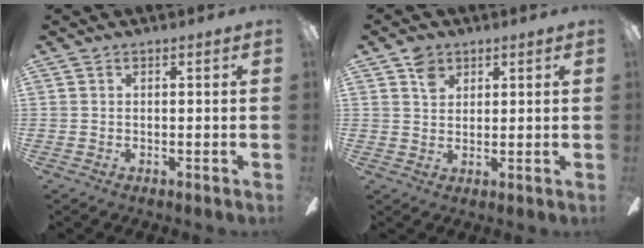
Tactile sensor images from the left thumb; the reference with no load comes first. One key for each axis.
{"total": 4.2, "fx": 2.6, "fy": 2.9, "fz": 1.5, "tx": -0.021, "ty": -0.002, "tz": 0.048}